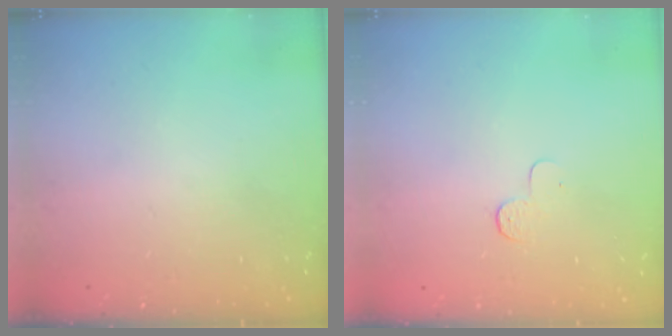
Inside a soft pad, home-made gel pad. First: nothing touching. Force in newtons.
{"total": 3.9, "press": 3.9, "slide": 0.4}